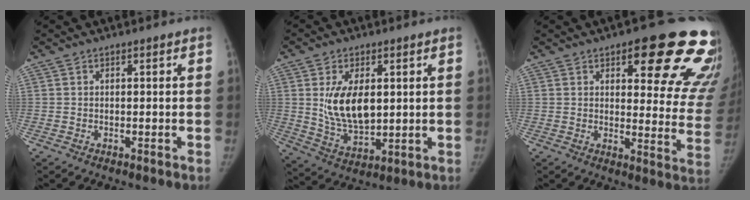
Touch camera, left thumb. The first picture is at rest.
{"total": 11.6, "force": [2.0, 6.6, 9.3], "torque": [-0.146, -0.020, 0.052]}
{"total": 22.2, "force": [12.7, 7.6, 16.6], "torque": [-0.145, -0.055, 0.149]}